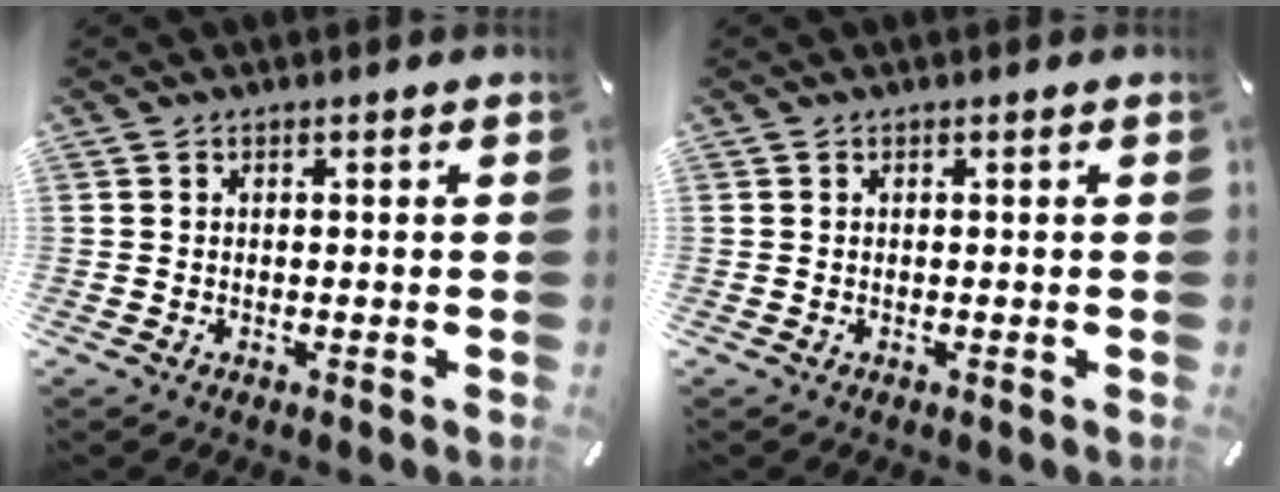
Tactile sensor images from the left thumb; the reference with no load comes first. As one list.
[{"total": 0.0}]